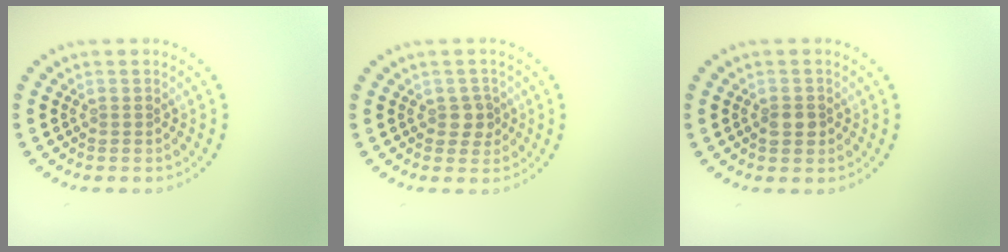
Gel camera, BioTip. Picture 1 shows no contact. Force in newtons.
{"total": 1.6, "press": 1.5, "slide": 0.6}
{"total": 1.6, "press": 1.5, "slide": 0.3}